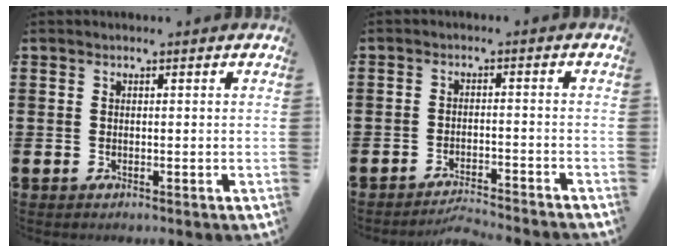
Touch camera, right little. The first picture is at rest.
{"total": 2.5, "force": [-2.5, -0.2, 0.2], "torque": [-0.005, 0.003, -0.053]}